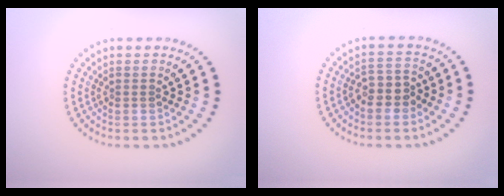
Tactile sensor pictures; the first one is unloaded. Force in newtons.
{"total": 2.4, "press": 2.2, "slide": 1.0}